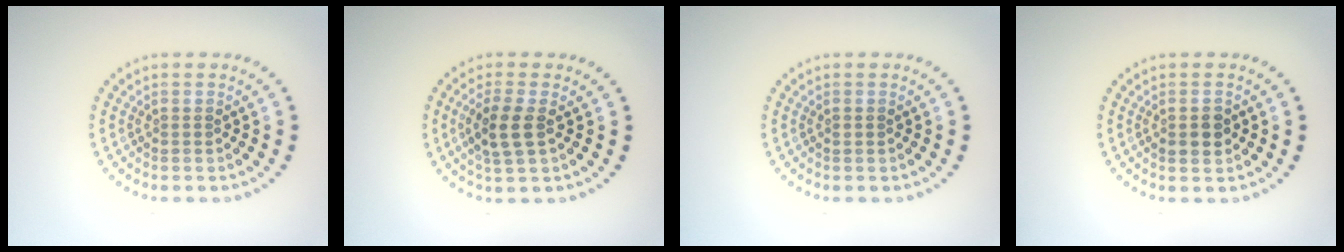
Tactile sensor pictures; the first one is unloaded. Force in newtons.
{"total": 2.9, "press": 2.7, "slide": 1.0}
{"total": 0.6, "press": 0.6, "slide": 0.1}
{"total": 2.2, "press": 2.2, "slide": 0.2}